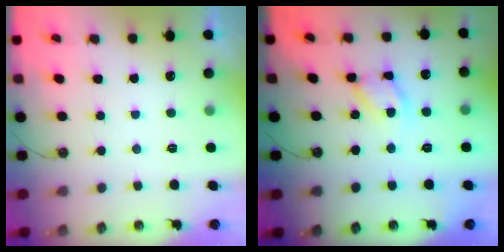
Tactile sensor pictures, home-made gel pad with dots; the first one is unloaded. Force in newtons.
{"total": 10.9, "press": 10.9, "slide": 0.5}